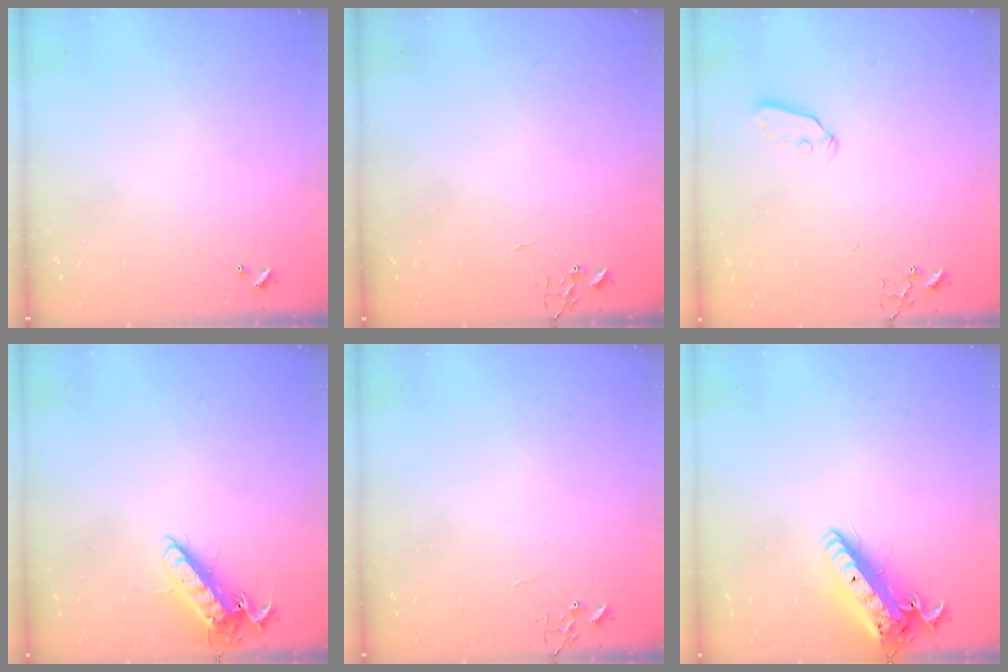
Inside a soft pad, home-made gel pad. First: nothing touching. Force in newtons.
{"total": 0.0}
{"total": 6.0, "press": 6.0, "slide": 0.2}
{"total": 13.5, "press": 13.5, "slide": 1.2}
{"total": 0.0}
{"total": 19.0, "press": 18.6, "slide": 3.8}